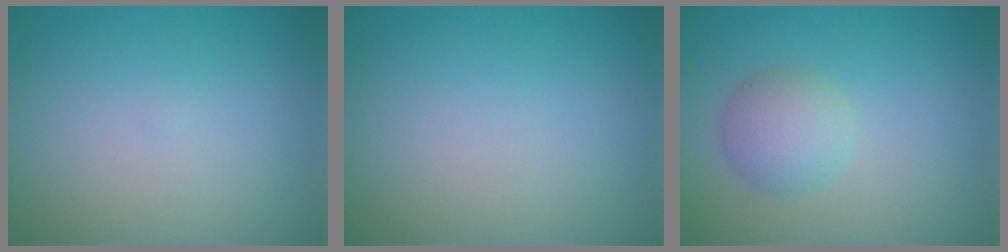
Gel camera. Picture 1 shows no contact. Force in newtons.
{"total": 0.0}
{"total": 2.9, "press": 2.9, "slide": 0.0}